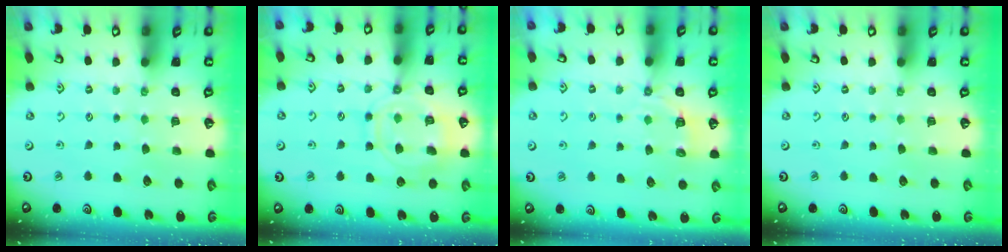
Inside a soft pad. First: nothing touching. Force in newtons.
{"total": 12.7, "press": 12.6, "slide": 1.3}
{"total": 4.5, "press": 4.1, "slide": 2.0}
{"total": 0.0}